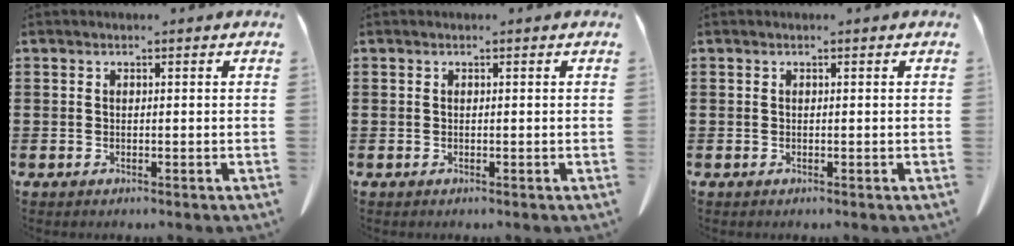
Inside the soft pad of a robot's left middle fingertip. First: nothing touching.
{"total": 0.0}
{"total": 0.0}